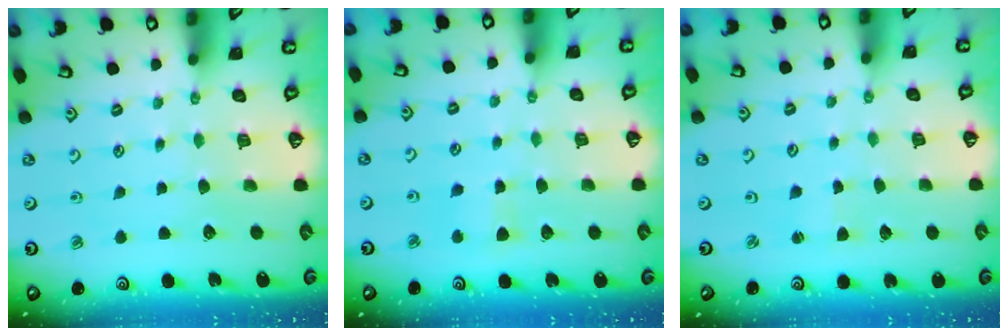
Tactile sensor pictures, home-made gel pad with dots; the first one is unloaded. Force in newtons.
{"total": 2.9, "press": 2.9, "slide": 0.4}
{"total": 1.6, "press": 1.6, "slide": 0.2}